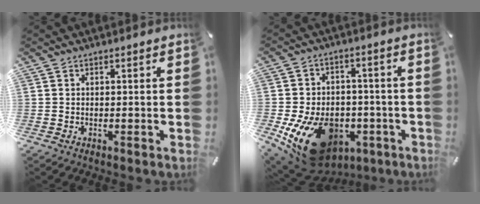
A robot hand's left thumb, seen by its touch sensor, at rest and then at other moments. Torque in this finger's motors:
{"motor_torque": [2.02, 2.99, 1.22, 1.00, 0.30]}